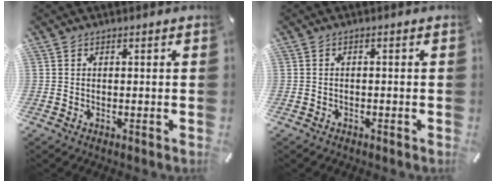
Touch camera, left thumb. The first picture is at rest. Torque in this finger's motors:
{"motor_torque": [-0.07, -0.12, -0.04, 0.19, 0.02]}